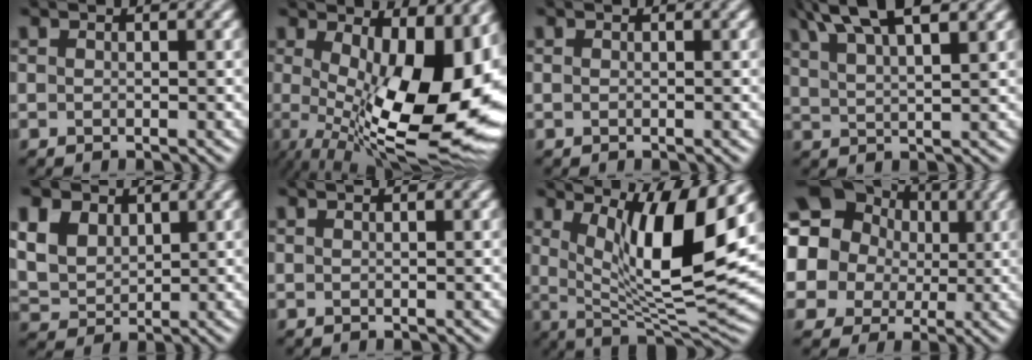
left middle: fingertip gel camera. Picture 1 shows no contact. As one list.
[{"total": 14.3, "force": [0.1, 5.9, 13.0], "torque": [-0.171, -0.014, 0.012]}, {"total": 0.0}, {"total": 7.9, "force": [5.7, 2.0, 5.0], "torque": [-0.073, 0.025, 0.071]}, {"total": 8.2, "force": [4.3, 5.7, 4.0], "torque": [-0.125, 0.023, 0.075]}, {"total": 0.6, "force": [0.3, 0.2, 0.4], "torque": [-0.001, 0.004, 0.002]}, {"total": 10.7, "force": [3.0, 2.6, 9.9], "torque": [-0.156, -0.008, 0.055]}, {"total": 13.2, "force": [4.0, 11.4, 5.3], "torque": [-0.141, 0.026, 0.056]}]